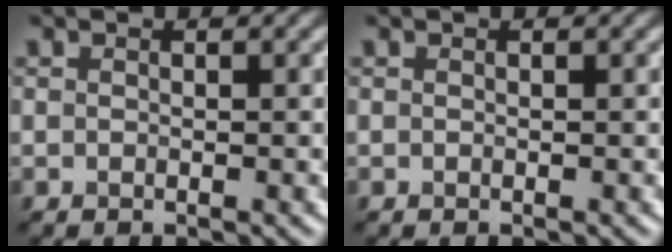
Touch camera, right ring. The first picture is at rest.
{"total": 0.0}